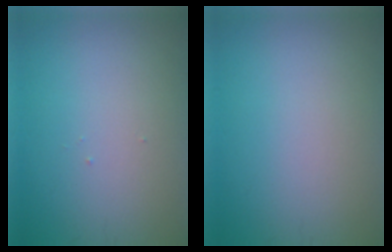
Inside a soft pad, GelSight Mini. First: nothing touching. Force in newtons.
{"total": 0.0}